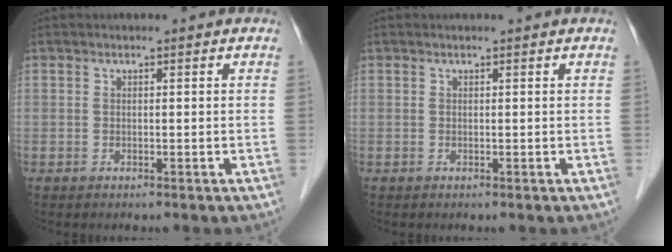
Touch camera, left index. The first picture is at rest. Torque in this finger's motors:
{"motor_torque": [0.15, 0.06, 0.00, -0.01]}